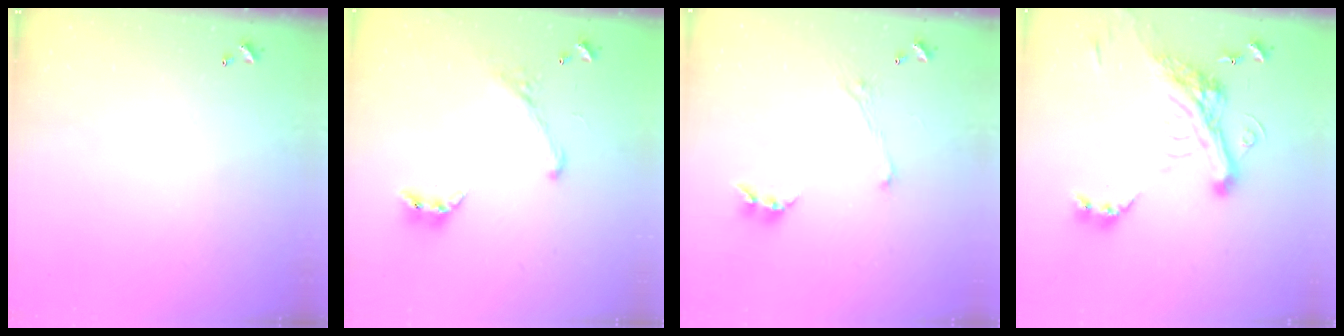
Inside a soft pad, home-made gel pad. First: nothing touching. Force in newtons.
{"total": 1.6, "press": 1.1, "slide": 1.2}
{"total": 2.8, "press": 2.8, "slide": 0.1}
{"total": 10.6, "press": 10.4, "slide": 2.2}